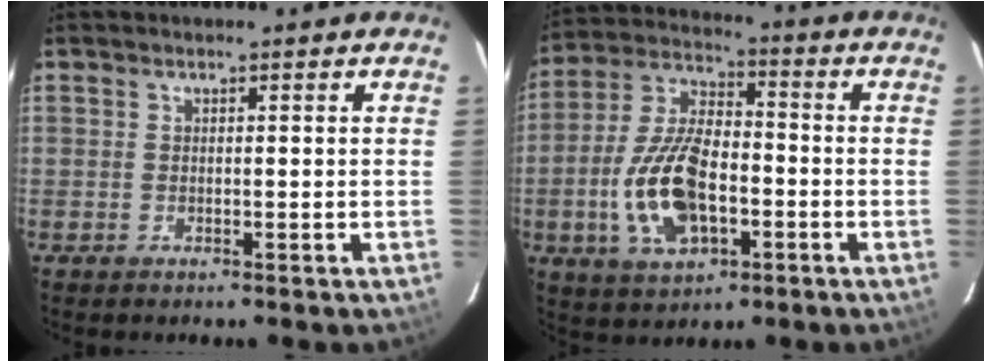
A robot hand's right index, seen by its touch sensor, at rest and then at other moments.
{"total": 15.7, "force": [-4.2, 7.9, 12.9], "torque": [-0.271, 0.005, -0.073]}